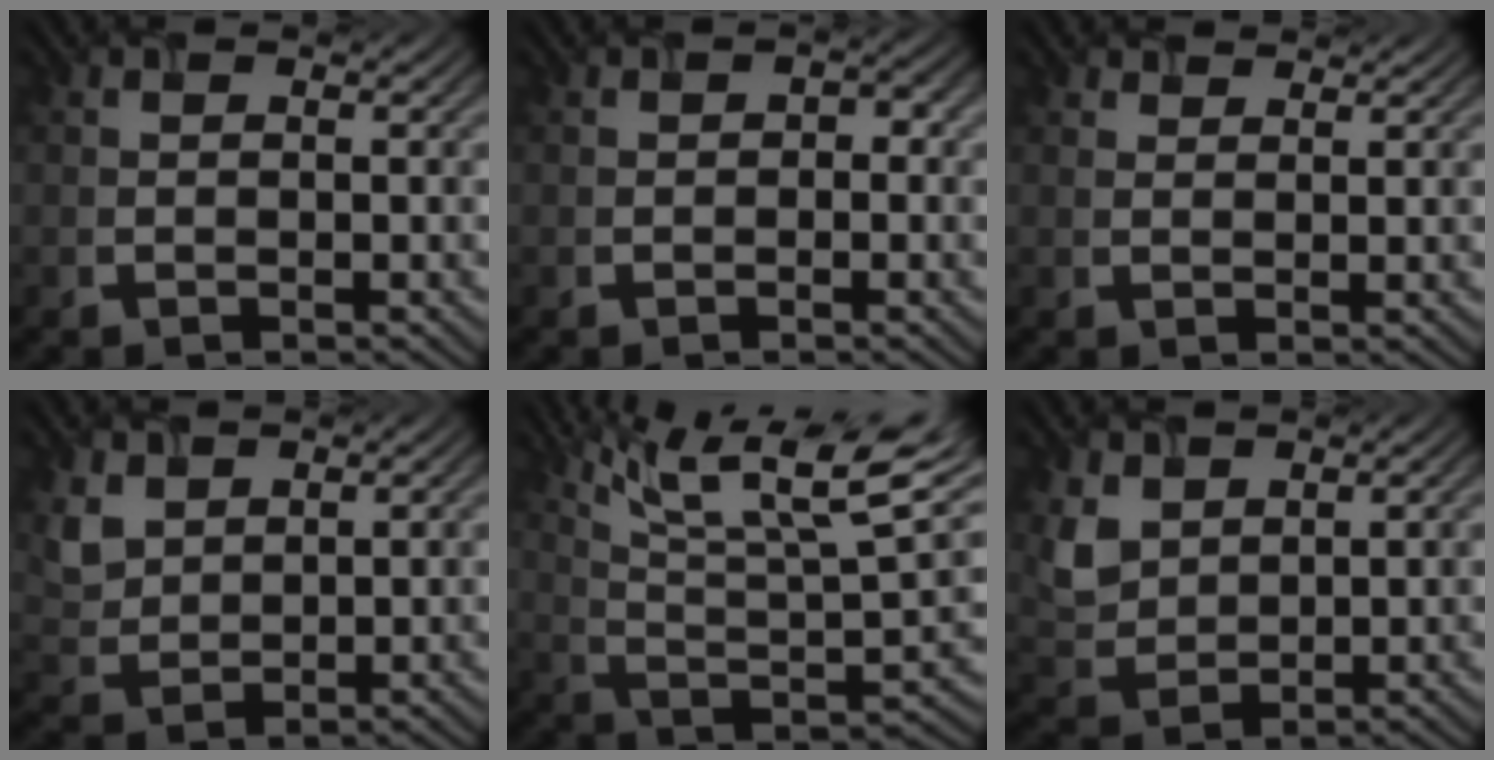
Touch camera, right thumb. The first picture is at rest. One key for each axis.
{"total": 0.8, "fx": -0.4, "fy": 0.6, "fz": 0.4, "tx": -0.003, "ty": 0.000, "tz": -0.002}
{"total": 1.3, "fx": 1.3, "fy": 0.2, "fz": -0.4, "tx": -0.005, "ty": -0.005, "tz": 0.031}
{"total": 3.8, "fx": 2.7, "fy": 2.4, "fz": 1.2, "tx": -0.048, "ty": -0.006, "tz": 0.070}
{"total": 15.2, "fx": 9.8, "fy": 3.6, "fz": 11.0, "tx": -0.216, "ty": -0.011, "tz": 0.183}
{"total": 4.4, "fx": 2.9, "fy": 3.0, "fz": 1.5, "tx": -0.056, "ty": -0.009, "tz": 0.075}